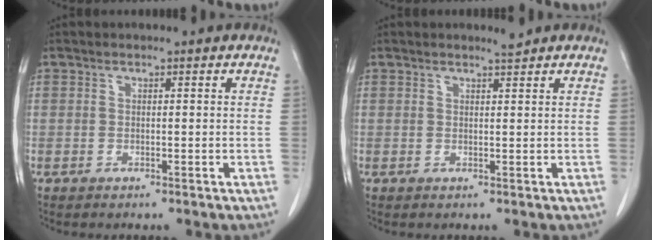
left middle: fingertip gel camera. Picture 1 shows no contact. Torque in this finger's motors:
{"motor_torque": [0.07, -0.06, -0.01, 0.01]}